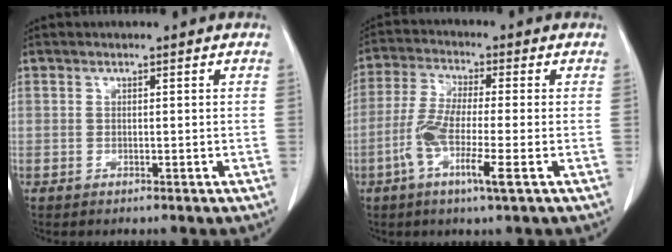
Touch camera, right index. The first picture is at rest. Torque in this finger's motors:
{"motor_torque": [0.59, -0.42, 0.55, 0.16]}